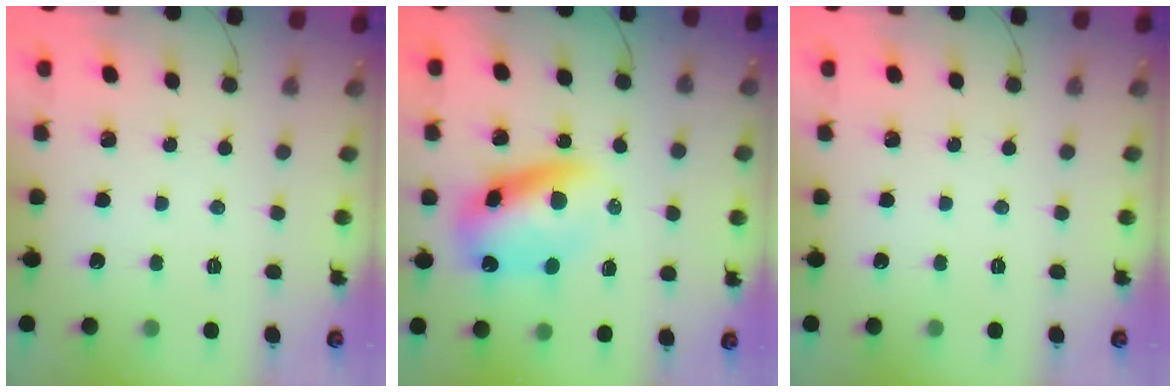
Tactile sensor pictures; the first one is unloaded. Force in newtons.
{"total": 10.4, "press": 10.2, "slide": 2.3}
{"total": 0.0}